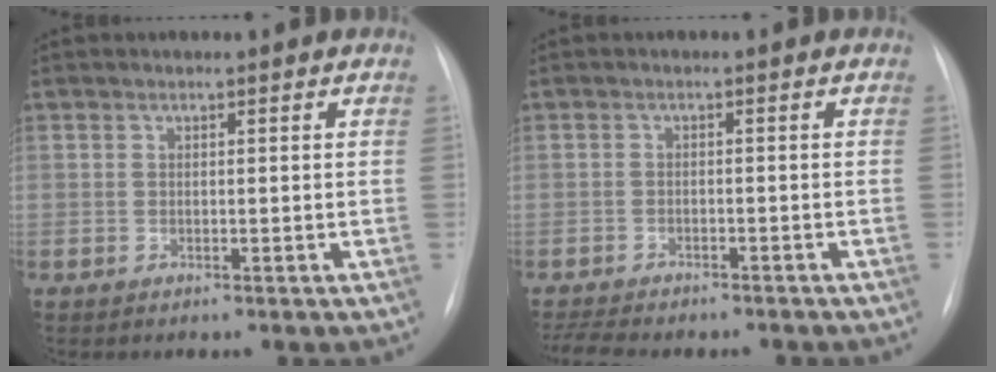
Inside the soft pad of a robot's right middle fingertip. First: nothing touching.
{"total": 9.2, "force": [-8.1, 2.2, 3.6], "torque": [-0.061, -0.002, -0.112]}